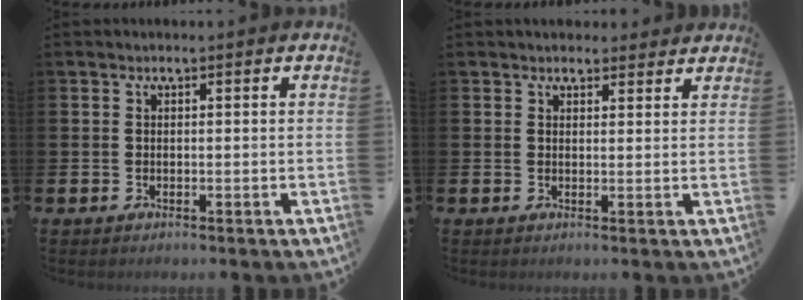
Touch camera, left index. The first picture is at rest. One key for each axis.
{"total": 2.2, "fx": 2.1, "fy": 0.8, "fz": 0.0, "tx": 0.005, "ty": -0.007, "tz": 0.038}